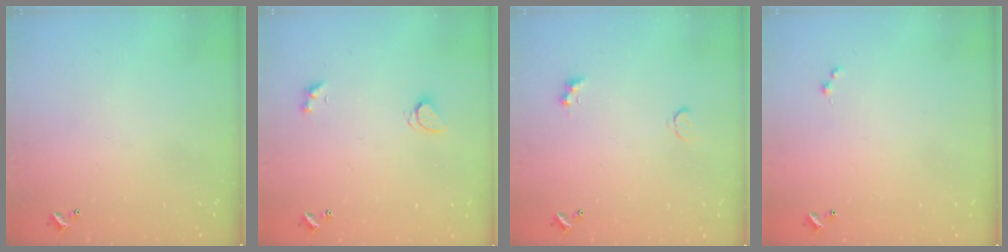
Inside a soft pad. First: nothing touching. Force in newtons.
{"total": 1.6, "press": 1.6, "slide": 0.3}
{"total": 2.9, "press": 2.8, "slide": 0.6}
{"total": 0.0}